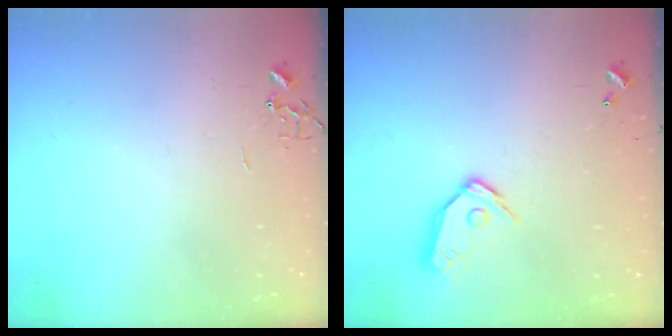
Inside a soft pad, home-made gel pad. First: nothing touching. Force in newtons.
{"total": 11.6, "press": 11.5, "slide": 1.2}